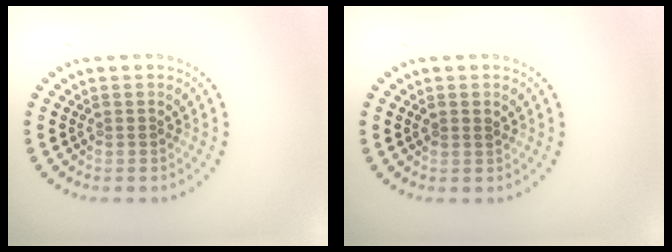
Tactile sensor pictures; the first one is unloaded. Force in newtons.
{"total": 0.8, "press": 0.7, "slide": 0.2}